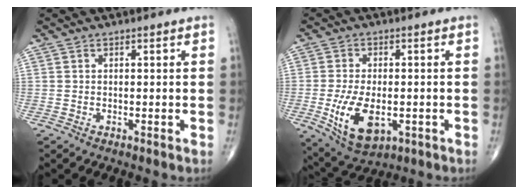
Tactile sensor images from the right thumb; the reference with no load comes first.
{"total": 11.6, "force": [-2.7, 6.3, 9.3], "torque": [-0.165, -0.009, -0.033]}